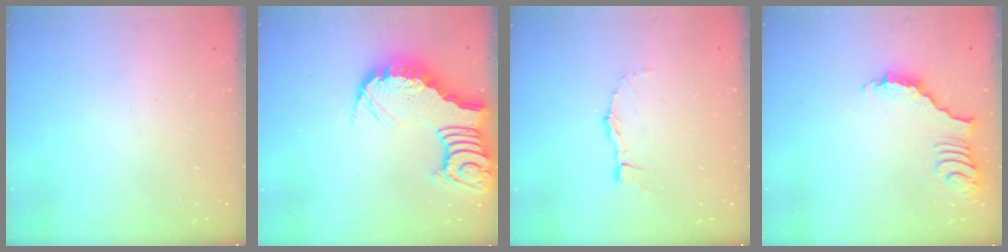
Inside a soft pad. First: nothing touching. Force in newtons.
{"total": 8.1, "press": 8.1, "slide": 1.0}
{"total": 1.6, "press": 1.6, "slide": 0.1}
{"total": 3.0, "press": 2.9, "slide": 0.5}